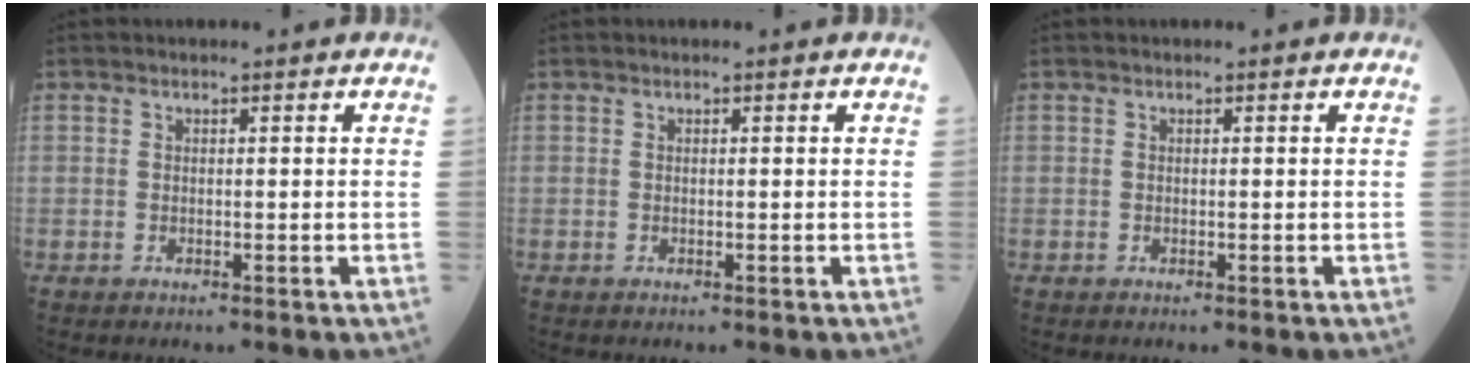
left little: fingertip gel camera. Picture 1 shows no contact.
{"total": 0.0}
{"total": 0.0}